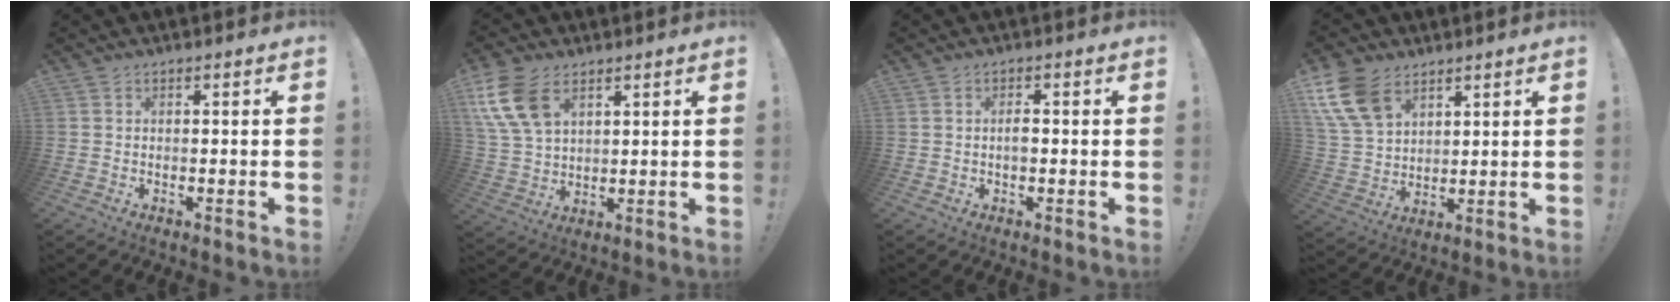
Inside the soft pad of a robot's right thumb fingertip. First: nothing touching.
{"total": 12.9, "force": [6.2, 8.0, 8.1], "torque": [-0.170, -0.016, 0.121]}
{"total": 2.6, "force": [-0.2, 2.0, 1.6], "torque": [-0.016, -0.001, -0.007]}
{"total": 13.4, "force": [7.6, 8.5, 7.1], "torque": [-0.147, -0.032, 0.151]}